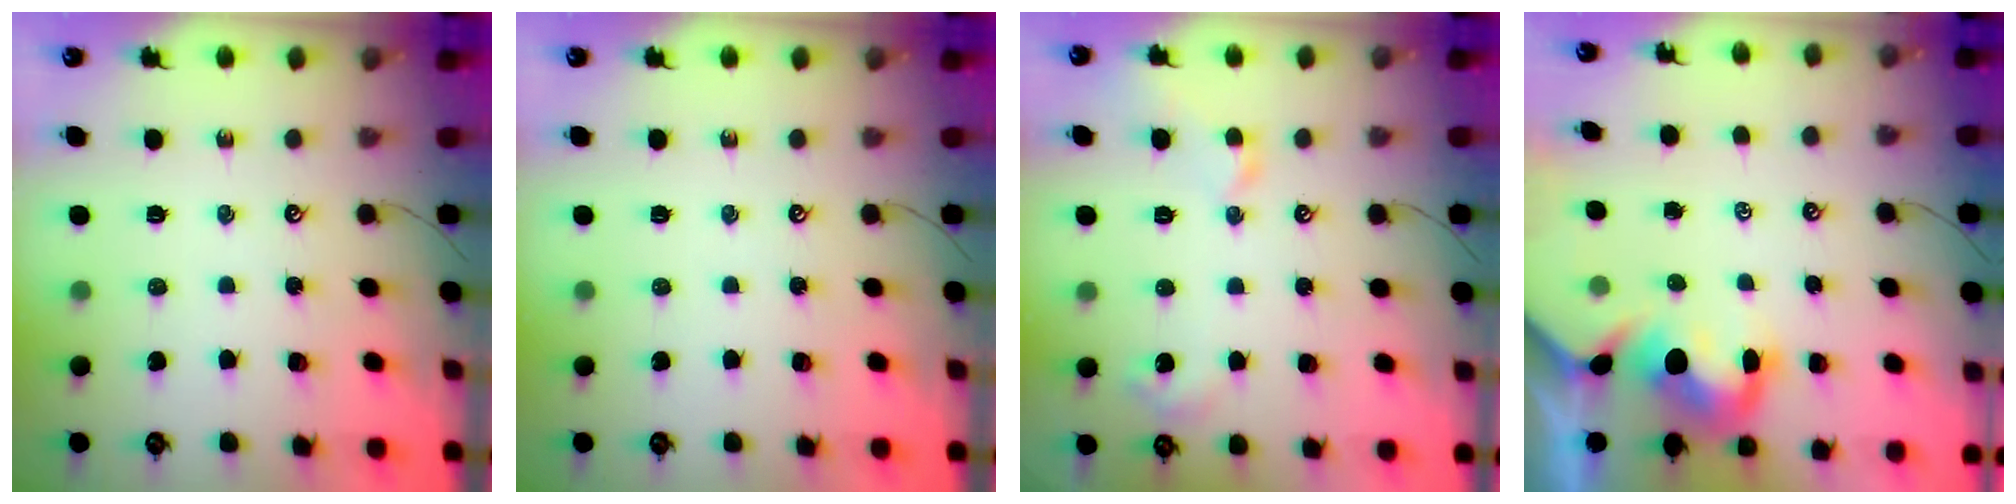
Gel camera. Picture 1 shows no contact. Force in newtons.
{"total": 0.0}
{"total": 3.9, "press": 3.8, "slide": 0.7}
{"total": 4.0, "press": 3.8, "slide": 1.1}